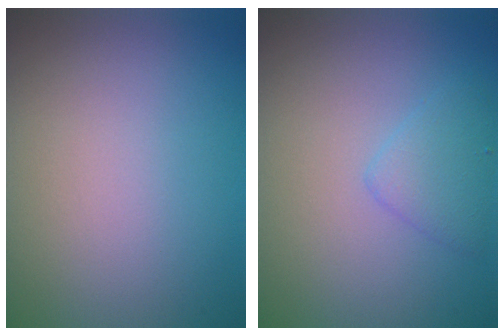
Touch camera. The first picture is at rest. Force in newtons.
{"total": 2.0, "press": 2.0, "slide": 0.1}